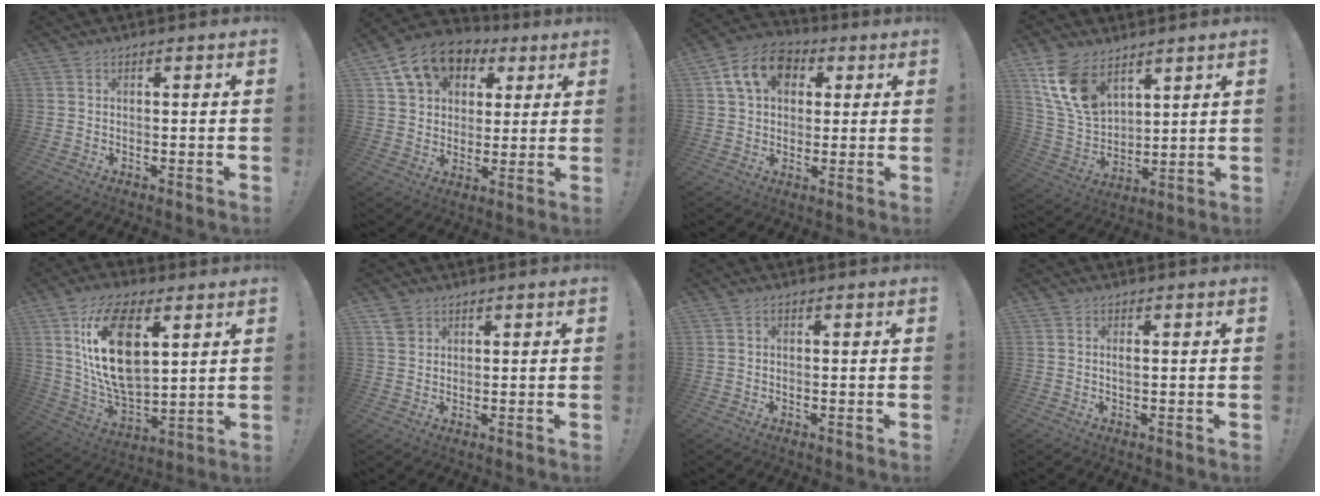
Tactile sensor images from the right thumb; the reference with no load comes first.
{"total": 13.5, "force": [7.2, 9.8, 5.9], "torque": [-0.090, -0.033, 0.137]}
{"total": 13.3, "force": [4.8, 10.0, 7.3], "torque": [-0.110, -0.005, 0.093]}
{"total": 14.2, "force": [8.6, 8.5, 7.6], "torque": [-0.171, -0.042, 0.169]}
{"total": 20.4, "force": [7.5, 10.8, 15.6], "torque": [-0.315, -0.027, 0.123]}
{"total": 3.0, "force": [1.9, 2.2, 0.8], "torque": [-0.014, -0.006, 0.035]}
{"total": 0.9, "force": [0.2, 0.7, 0.5], "torque": [-0.004, 0.001, 0.002]}
{"total": 0.7, "force": [0.0, 0.1, 0.7], "torque": [-0.011, 0.000, -0.002]}